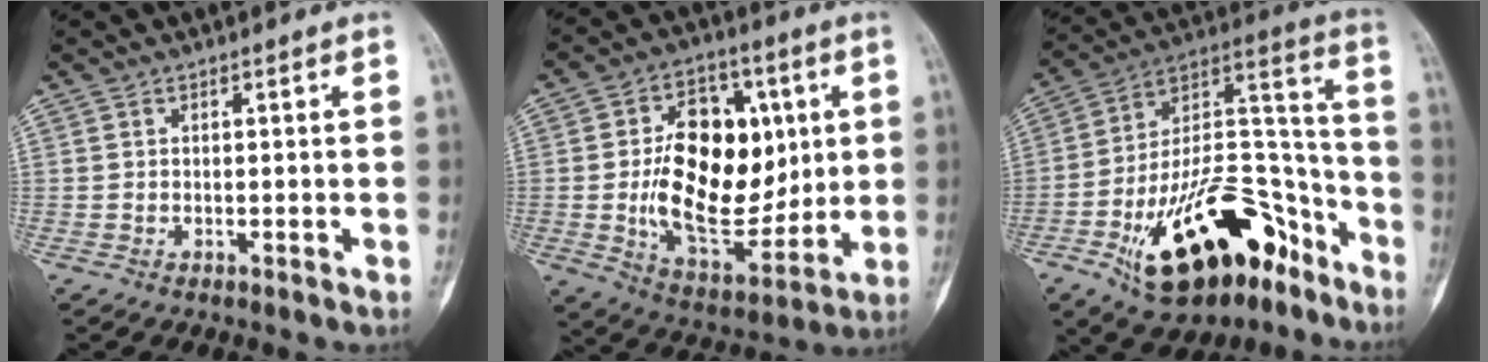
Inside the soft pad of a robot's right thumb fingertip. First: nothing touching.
{"total": 22.3, "force": [1.9, 13.8, 17.5], "torque": [-0.238, -0.014, 0.043]}
{"total": 28.2, "force": [-15.0, 13.5, 19.7], "torque": [-0.305, 0.087, -0.239]}